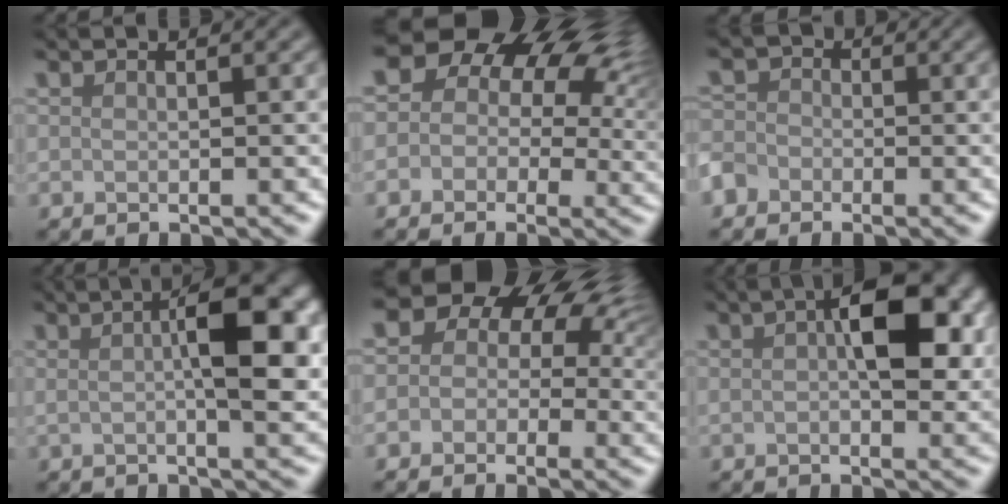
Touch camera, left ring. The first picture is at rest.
{"total": 13.8, "force": [5.0, 10.1, 8.0], "torque": [-0.106, 0.046, 0.058]}
{"total": 3.3, "force": [-1.7, 2.7, 0.7], "torque": [-0.003, 0.005, -0.041]}
{"total": 7.1, "force": [1.2, 1.7, 6.8], "torque": [-0.088, 0.013, 0.013]}
{"total": 10.5, "force": [3.4, 7.9, 6.0], "torque": [-0.063, 0.038, 0.018]}
{"total": 7.6, "force": [1.8, 3.3, 6.6], "torque": [-0.092, 0.014, 0.020]}